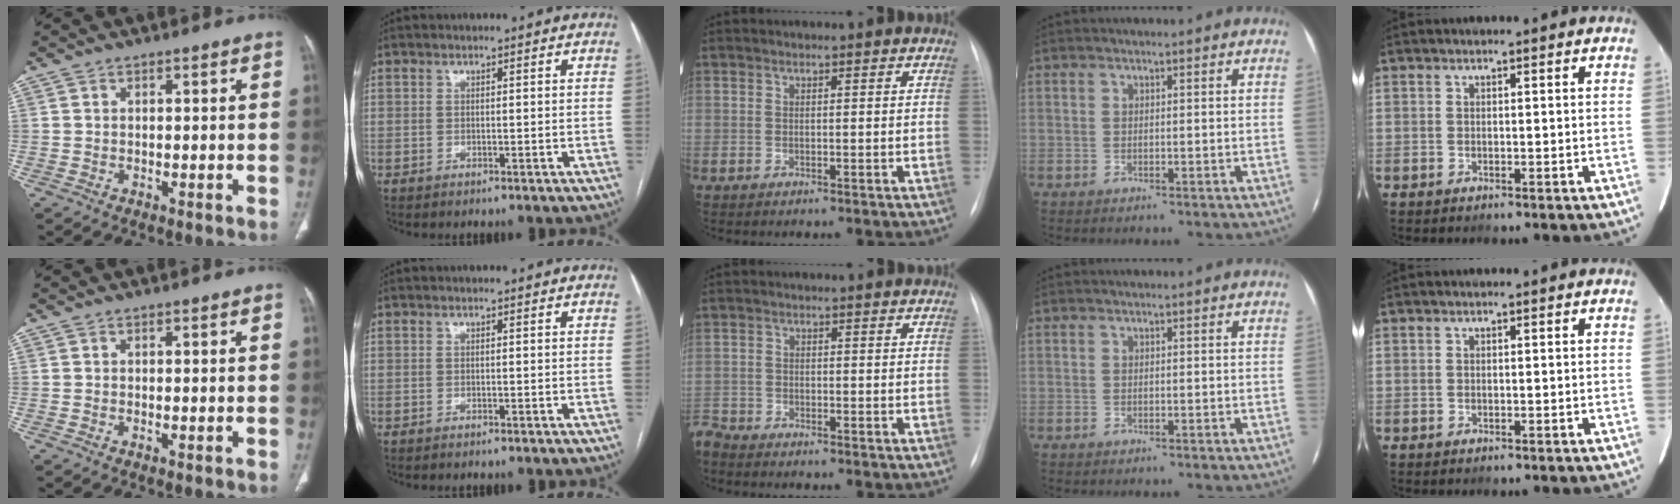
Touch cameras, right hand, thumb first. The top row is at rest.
{"thumb": {"total": 0.5, "force": [-0.1, 0.2, 0.5], "torque": [-0.012, -0.004, -0.001]}, "index": {"total": 0.5, "force": [-0.5, -0.1, 0.2], "torque": [-0.008, -0.002, -0.008]}, "middle": {"total": 2.5, "force": [-2.5, 0.2, 0.1], "torque": [0.001, -0.012, -0.047]}}